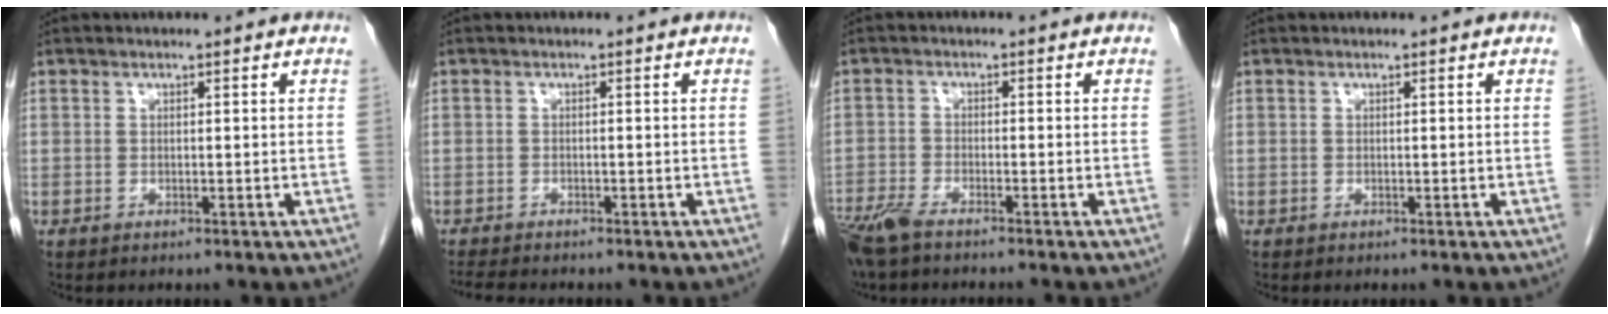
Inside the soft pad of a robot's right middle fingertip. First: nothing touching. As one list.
[{"total": 4.4, "force": [-3.9, 0.7, 1.9], "torque": [-0.033, -0.012, -0.059]}, {"total": 6.0, "force": [-5.0, 0.7, 3.2], "torque": [-0.061, -0.015, -0.094]}, {"total": 0.0}]